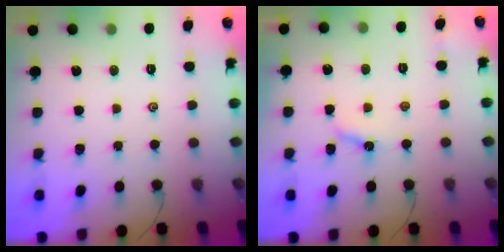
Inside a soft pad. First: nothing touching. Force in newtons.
{"total": 4.2, "press": 4.2, "slide": 0.2}